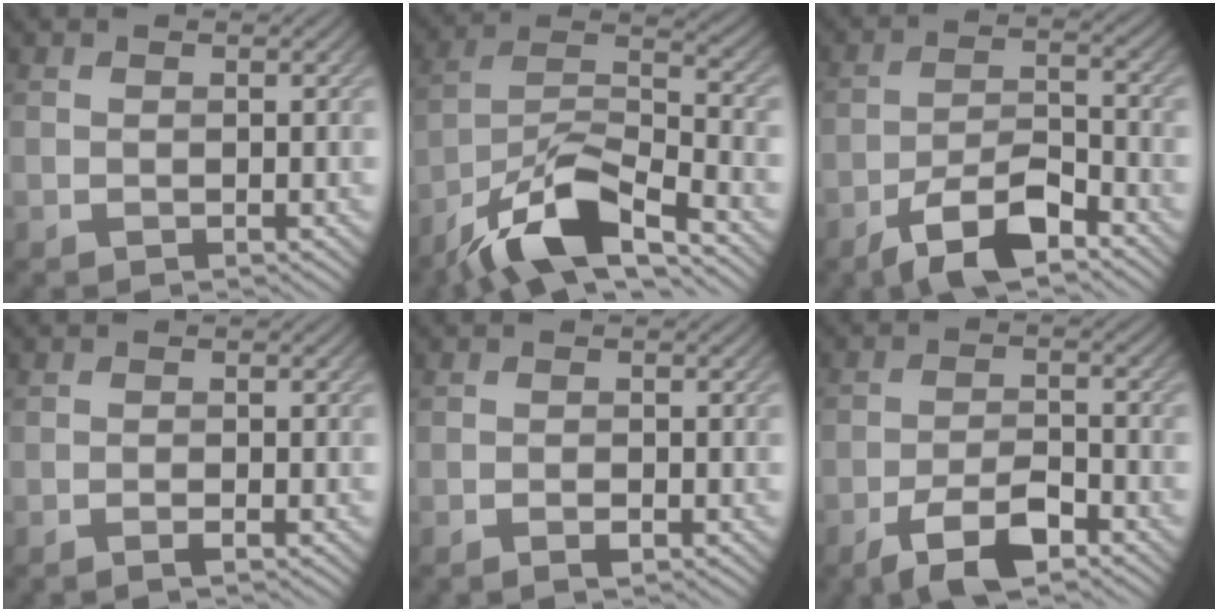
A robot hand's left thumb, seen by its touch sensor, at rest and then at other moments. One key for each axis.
{"total": 12.1, "fx": -8.5, "fy": 3.4, "fz": 8.0, "tx": -0.151, "ty": 0.000, "tz": -0.172}
{"total": 7.7, "fx": -5.3, "fy": 2.5, "fz": 5.1, "tx": -0.094, "ty": 0.005, "tz": -0.104}
{"total": 1.0, "fx": -0.6, "fy": 0.1, "fz": 0.8, "tx": -0.014, "ty": 0.000, "tz": -0.012}
{"total": 1.2, "fx": -0.7, "fy": 0.3, "fz": 0.9, "tx": -0.015, "ty": -0.001, "tz": -0.013}
{"total": 6.0, "fx": -4.0, "fy": 1.9, "fz": 4.0, "tx": -0.078, "ty": 0.004, "tz": -0.077}